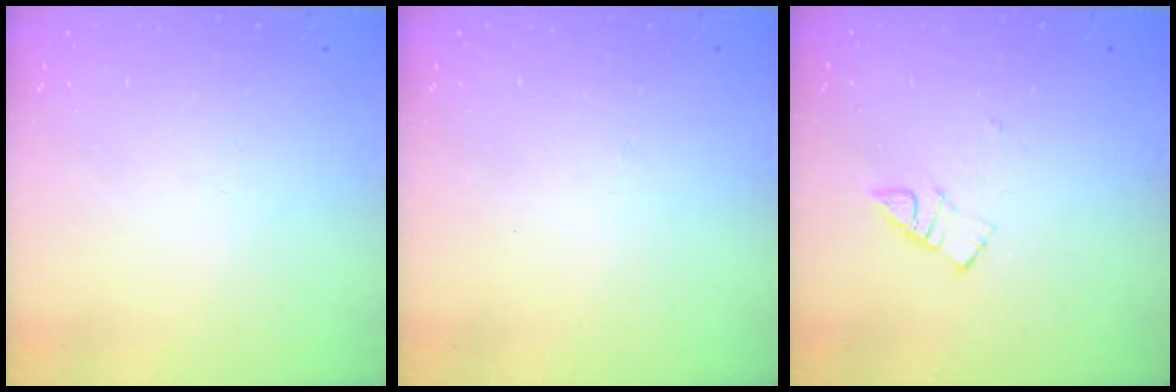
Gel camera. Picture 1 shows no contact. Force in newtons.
{"total": 2.8, "press": 2.8, "slide": 0.4}
{"total": 4.8, "press": 4.7, "slide": 0.8}